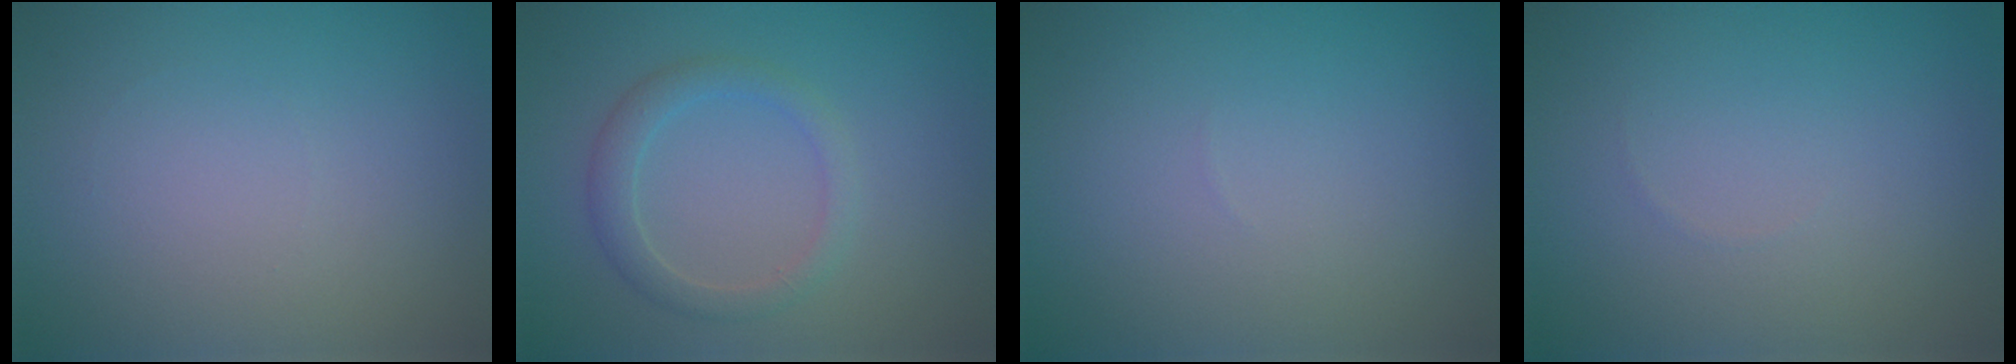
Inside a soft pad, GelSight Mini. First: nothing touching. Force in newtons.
{"total": 2.3, "press": 2.3, "slide": 0.0}
{"total": 0.0}
{"total": 0.0}